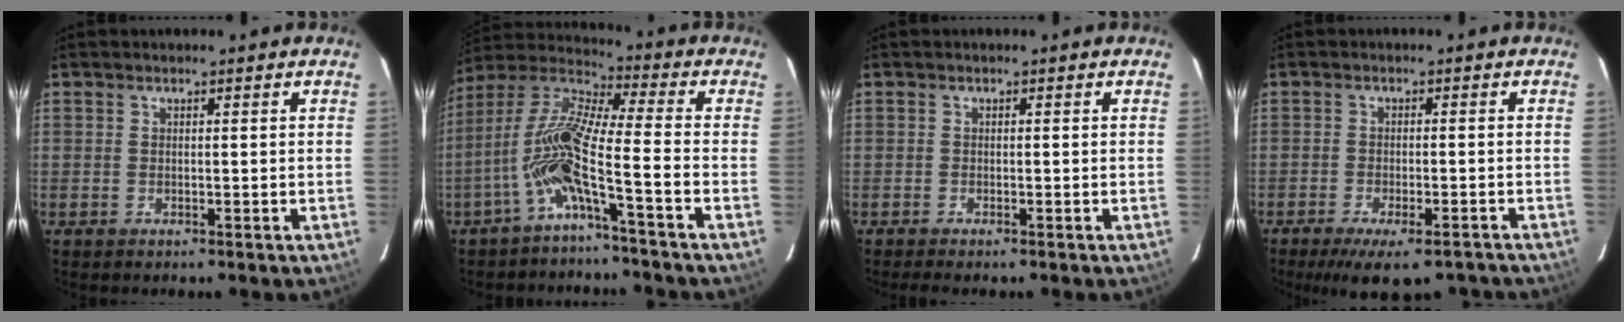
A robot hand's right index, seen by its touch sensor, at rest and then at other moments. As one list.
[{"total": 10.8, "force": [-4.7, -0.6, 9.8], "torque": [-0.211, 0.016, -0.100]}, {"total": 2.6, "force": [-2.1, 0.2, 1.4], "torque": [-0.019, -0.006, -0.029]}, {"total": 11.3, "force": [-9.2, 2.9, 5.8], "torque": [-0.078, -0.011, -0.126]}]